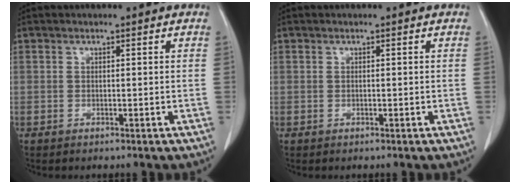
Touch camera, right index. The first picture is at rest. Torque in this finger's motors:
{"motor_torque": [0.00, 0.00, 0.00, 0.00]}